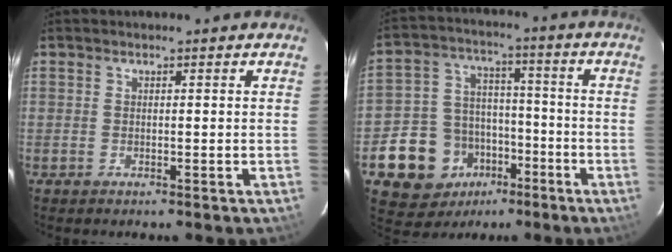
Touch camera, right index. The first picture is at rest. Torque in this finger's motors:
{"motor_torque": [1.01, -0.97, 0.53, 0.06]}